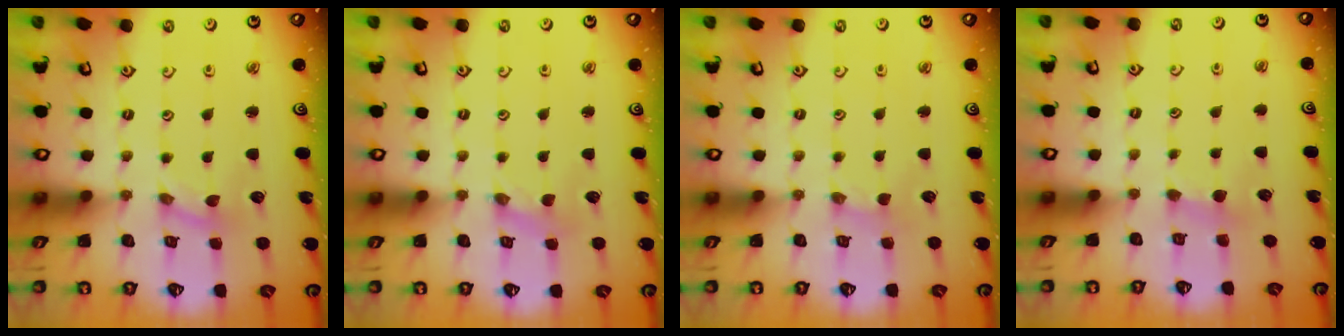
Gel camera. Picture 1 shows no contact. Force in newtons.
{"total": 0.0}
{"total": 0.0}
{"total": 2.8, "press": 2.7, "slide": 0.4}